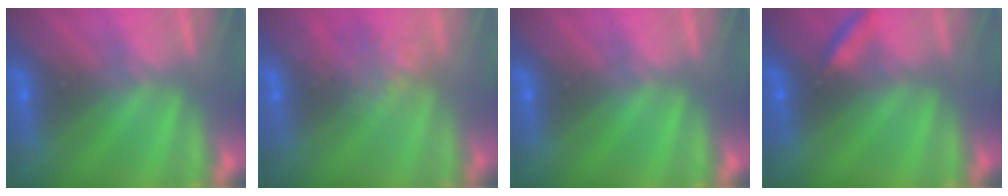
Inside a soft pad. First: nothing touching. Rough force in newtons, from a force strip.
{"total": 2.6}
{"total": 0.0}
{"total": 2.1}